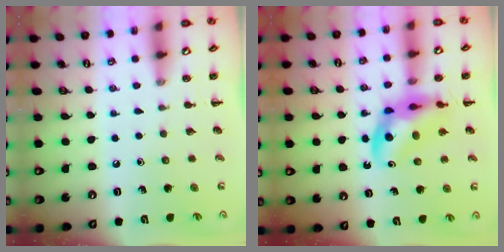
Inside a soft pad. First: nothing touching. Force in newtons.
{"total": 11.8, "press": 11.3, "slide": 3.4}